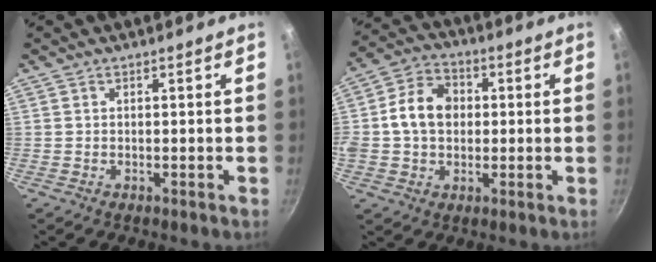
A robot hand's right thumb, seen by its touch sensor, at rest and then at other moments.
{"total": 10.4, "force": [0.7, 8.2, 6.4], "torque": [-0.090, 0.017, -0.003]}